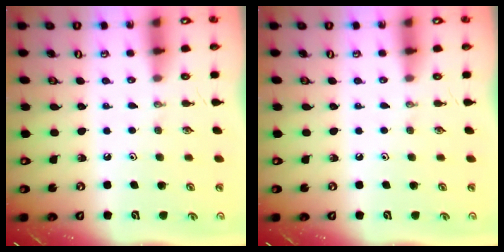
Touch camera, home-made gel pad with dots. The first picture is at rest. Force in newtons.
{"total": 0.0}